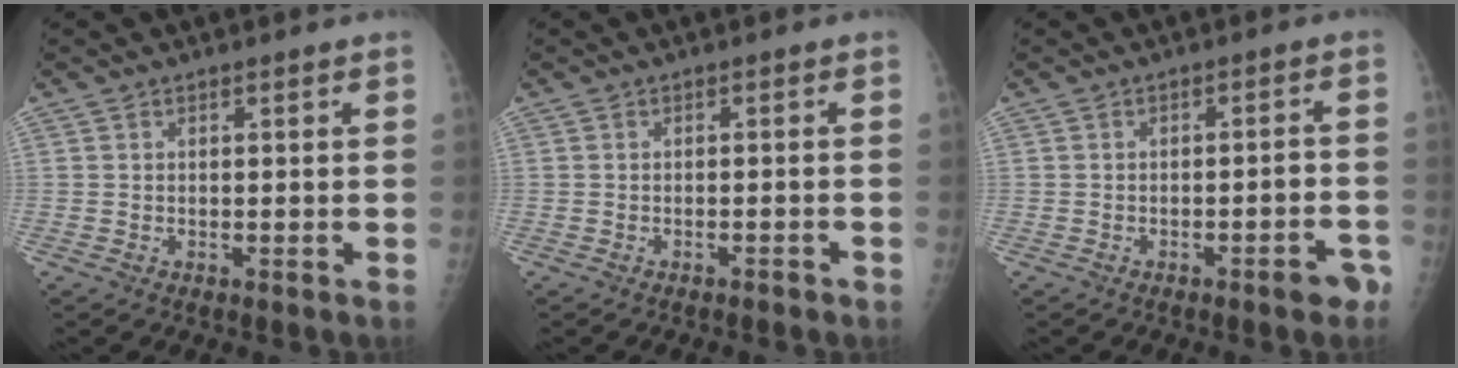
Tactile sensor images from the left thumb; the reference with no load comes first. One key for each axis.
{"total": 1.7, "fx": -1.4, "fy": 0.3, "fz": 0.9, "tx": -0.020, "ty": 0.008, "tz": -0.012}
{"total": 4.4, "fx": -2.6, "fy": 1.4, "fz": 3.2, "tx": -0.035, "ty": 0.028, "tz": -0.029}